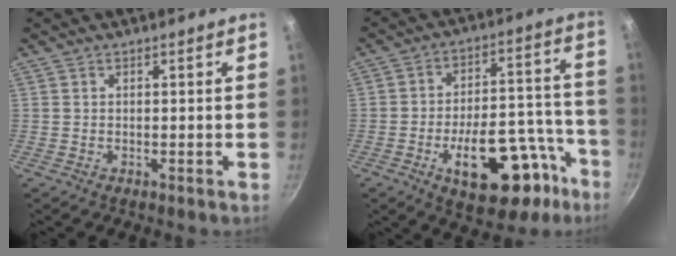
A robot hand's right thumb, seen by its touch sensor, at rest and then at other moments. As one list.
[{"total": 21.3, "force": [-10.1, 10.6, 15.5], "torque": [-0.166, 0.069, -0.132]}]